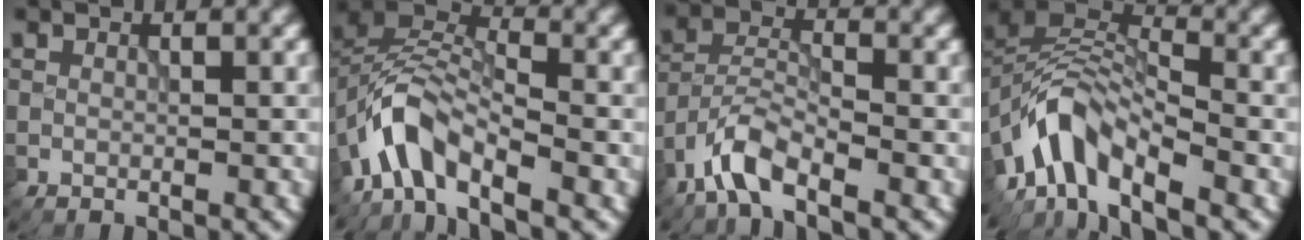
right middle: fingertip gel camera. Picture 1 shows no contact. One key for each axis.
{"total": 5.2, "fx": -3.6, "fy": 2.2, "fz": 3.0, "tx": -0.050, "ty": 0.005, "tz": -0.080}
{"total": 4.3, "fx": -3.2, "fy": 1.2, "fz": 2.6, "tx": -0.050, "ty": 0.005, "tz": -0.074}
{"total": 6.8, "fx": -4.6, "fy": 2.8, "fz": 4.2, "tx": -0.065, "ty": 0.007, "tz": -0.102}